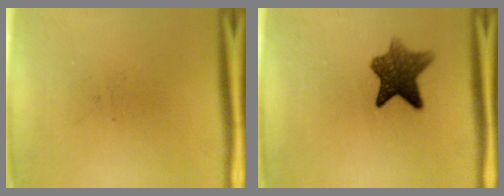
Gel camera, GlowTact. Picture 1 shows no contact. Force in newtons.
{"total": 8.1}